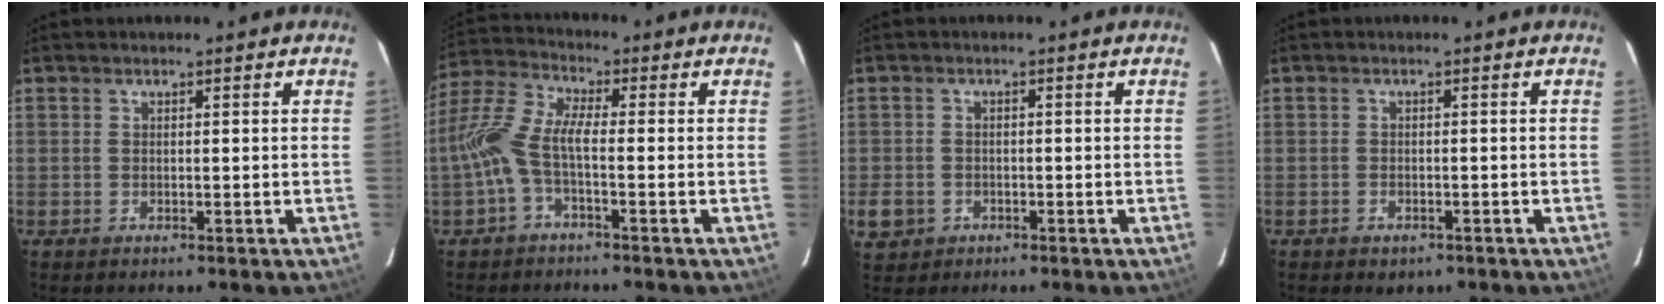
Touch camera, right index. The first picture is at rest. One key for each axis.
{"total": 8.3, "fx": -2.2, "fy": 2.2, "fz": 7.7, "tx": -0.180, "ty": 0.011, "tz": -0.049}
{"total": 4.7, "fx": -1.6, "fy": 4.2, "fz": 1.5, "tx": -0.047, "ty": 0.004, "tz": -0.019}
{"total": 2.4, "fx": -1.4, "fy": 1.7, "fz": 1.0, "tx": -0.023, "ty": 0.000, "tz": -0.016}